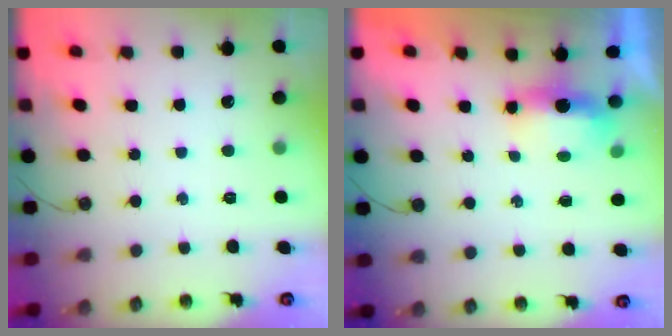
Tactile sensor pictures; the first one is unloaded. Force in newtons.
{"total": 5.8, "press": 5.7, "slide": 1.0}